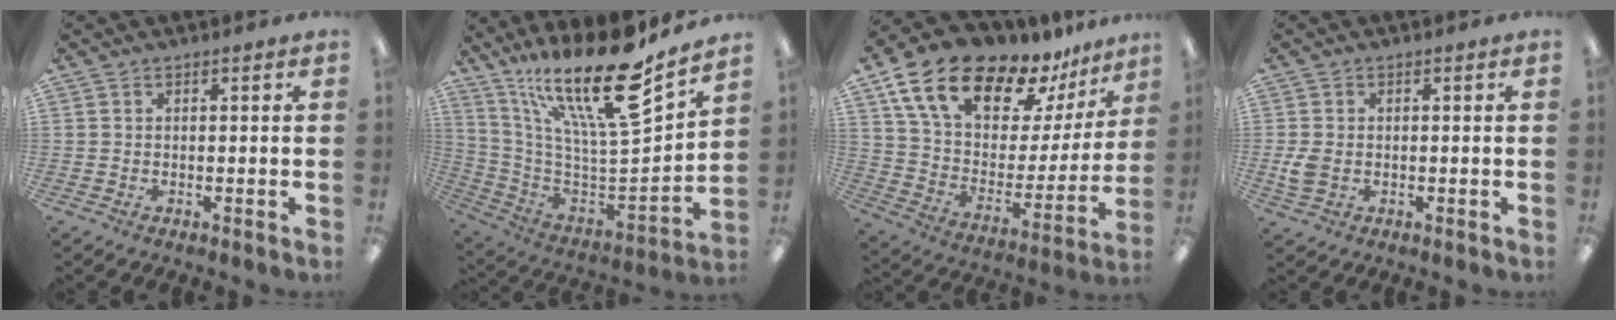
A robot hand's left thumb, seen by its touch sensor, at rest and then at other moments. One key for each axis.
{"total": 22.9, "fx": 15.7, "fy": 5.1, "fz": 15.8, "tx": -0.280, "ty": -0.119, "tz": 0.256}
{"total": 20.9, "fx": 15.2, "fy": 9.9, "fz": 10.3, "tx": -0.188, "ty": -0.098, "tz": 0.274}
{"total": 3.8, "fx": -0.5, "fy": 2.6, "fz": 2.7, "tx": -0.052, "ty": -0.002, "tz": -0.013}